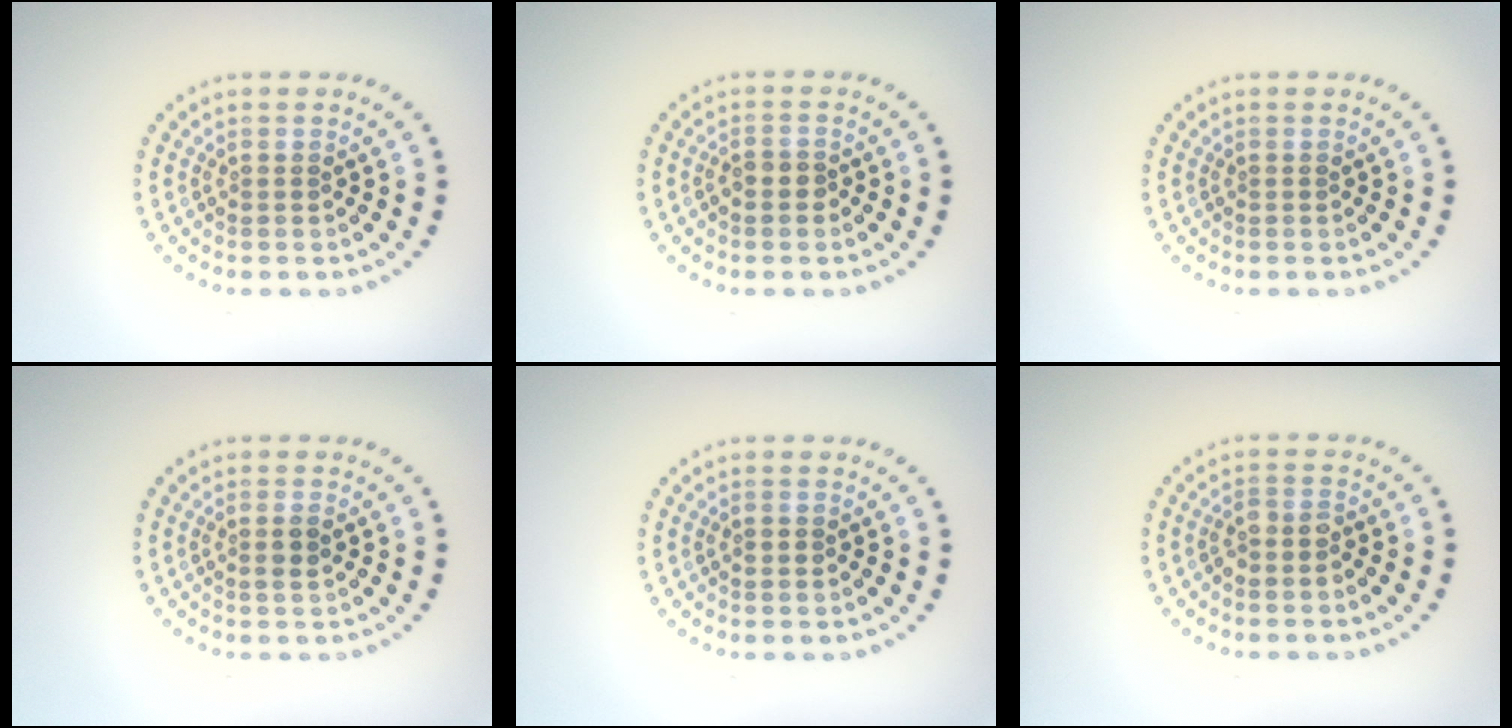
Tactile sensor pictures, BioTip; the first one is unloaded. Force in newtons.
{"total": 1.6, "press": 1.5, "slide": 0.7}
{"total": 0.0}
{"total": 1.2, "press": 1.1, "slide": 0.5}
{"total": 0.9, "press": 0.9, "slide": 0.2}
{"total": 1.7, "press": 1.4, "slide": 0.9}